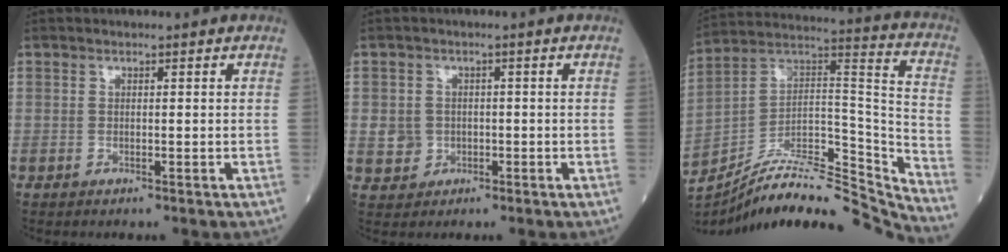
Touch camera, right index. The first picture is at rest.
{"total": 3.6, "force": [-0.5, 3.5, 0.7], "torque": [-0.002, 0.007, -0.002]}
{"total": 26.0, "force": [-24.2, 2.4, 9.3], "torque": [-0.139, 0.026, -0.381]}